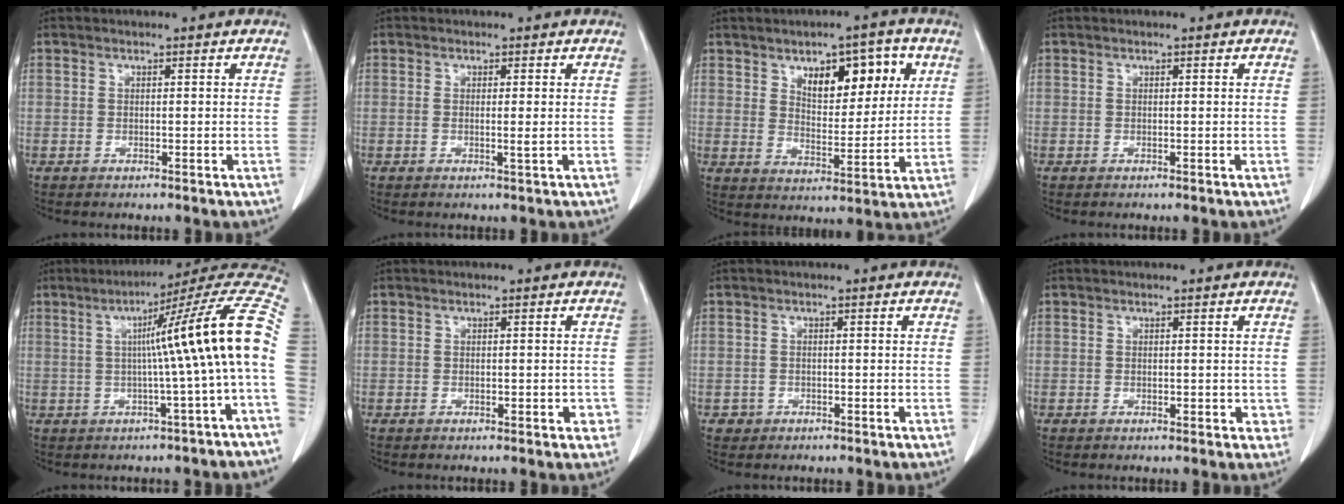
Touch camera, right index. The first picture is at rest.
{"total": 0.8, "force": [0.0, -0.1, 0.8], "torque": [-0.015, -0.002, -0.001]}
{"total": 10.3, "force": [4.7, 4.4, 8.1], "torque": [-0.111, 0.008, 0.077]}
{"total": 0.0}
{"total": 15.8, "force": [0.0, -1.8, 15.7], "torque": [-0.196, 0.033, -0.008]}
{"total": 1.9, "force": [-0.4, 1.1, 1.5], "torque": [-0.012, 0.007, -0.001]}
{"total": 1.4, "force": [-0.5, 1.3, -0.2], "torque": [0.003, 0.007, -0.008]}
{"total": 1.7, "force": [0.0, 1.3, 1.2], "torque": [-0.009, 0.003, 0.002]}